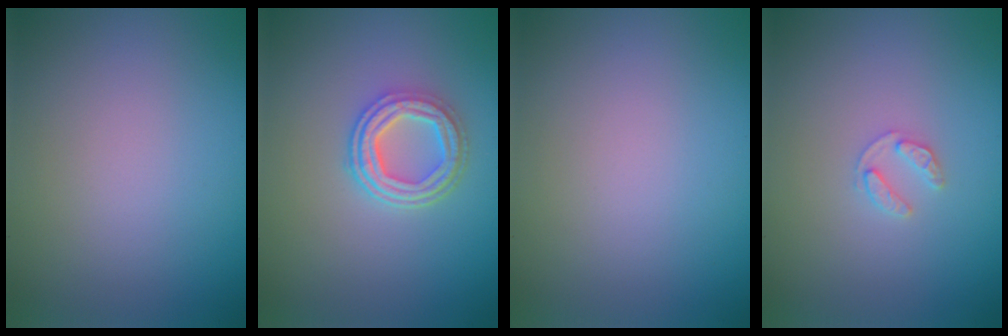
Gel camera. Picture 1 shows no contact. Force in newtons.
{"total": 4.5, "press": 3.4, "slide": 2.9}
{"total": 0.0}
{"total": 1.3, "press": 1.3, "slide": 0.2}